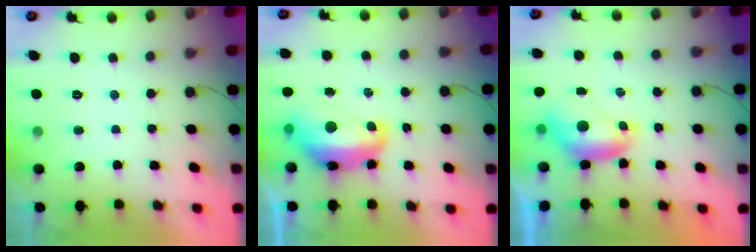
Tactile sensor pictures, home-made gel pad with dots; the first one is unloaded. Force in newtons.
{"total": 14.1, "press": 14.0, "slide": 1.6}
{"total": 6.5, "press": 6.5, "slide": 0.7}